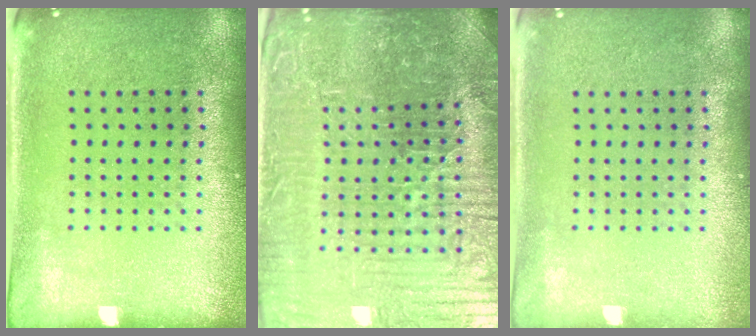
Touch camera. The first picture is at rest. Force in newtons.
{"total": 6.2, "press": 5.8, "slide": 2.1}
{"total": 0.5, "press": 0.5, "slide": 0.1}